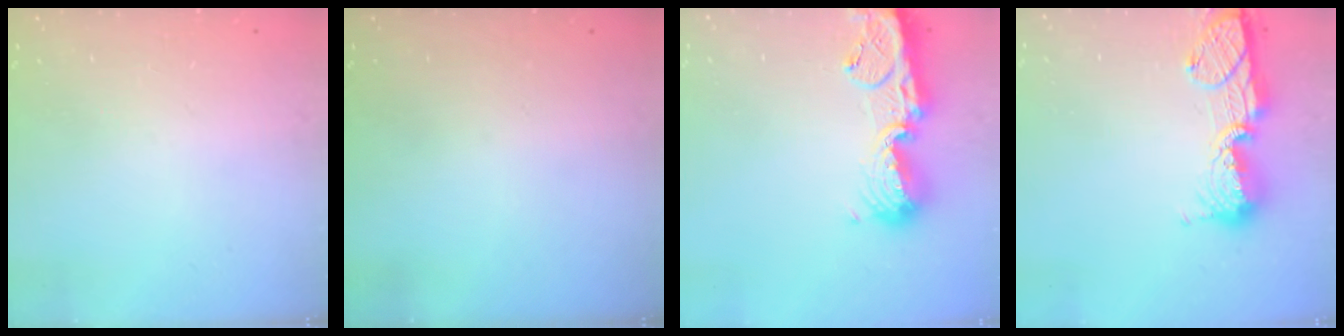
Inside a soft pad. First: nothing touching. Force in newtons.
{"total": 0.0}
{"total": 14.6, "press": 14.5, "slide": 1.4}
{"total": 13.9, "press": 13.8, "slide": 1.0}